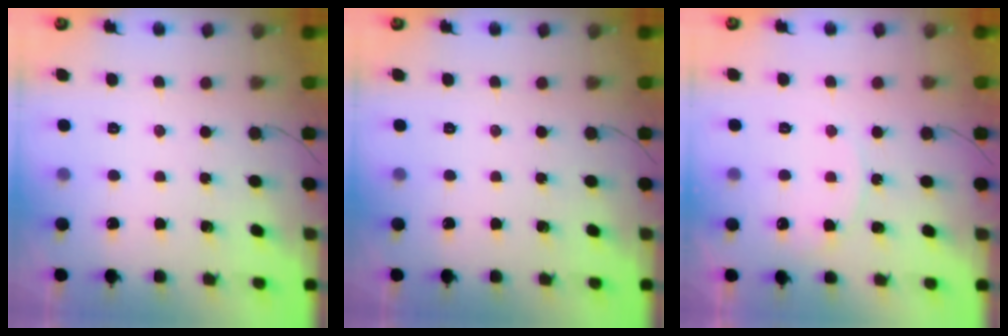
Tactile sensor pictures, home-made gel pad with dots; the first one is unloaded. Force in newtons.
{"total": 0.0}
{"total": 6.0, "press": 6.0, "slide": 0.5}